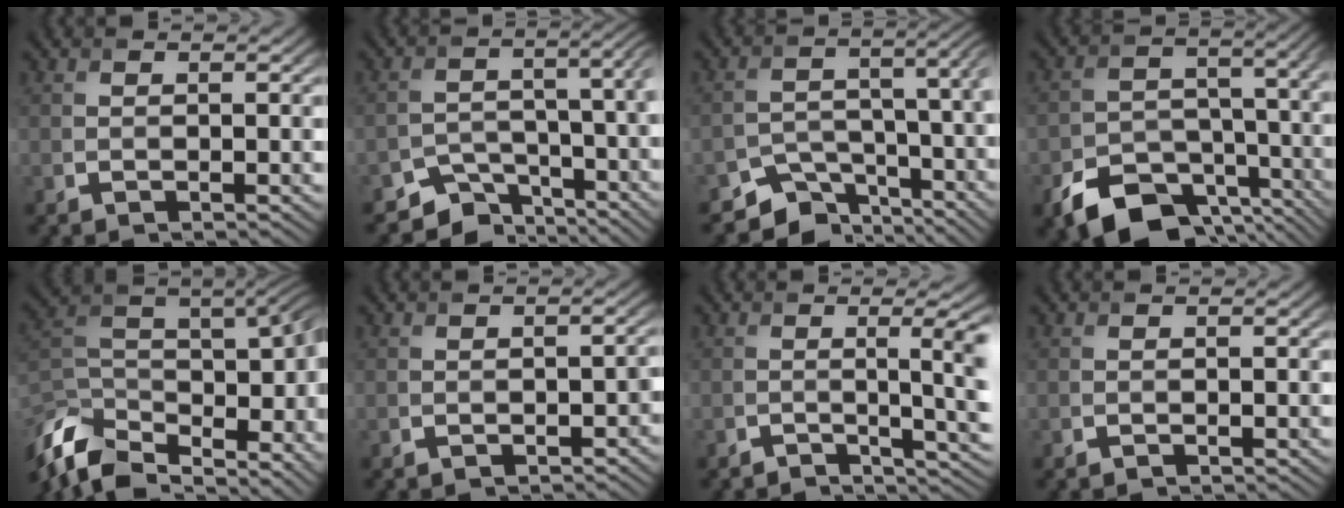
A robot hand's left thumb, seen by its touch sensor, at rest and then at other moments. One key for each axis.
{"total": 6.7, "fx": -5.2, "fy": 3.2, "fz": 2.8, "tx": -0.039, "ty": -0.024, "tz": -0.087}
{"total": 7.7, "fx": -5.8, "fy": 3.9, "fz": 3.3, "tx": -0.048, "ty": -0.027, "tz": -0.098}
{"total": 11.6, "fx": -6.9, "fy": 6.9, "fz": 6.2, "tx": -0.115, "ty": -0.033, "tz": -0.113}
{"total": 12.7, "fx": -5.4, "fy": 6.3, "fz": 9.6, "tx": -0.233, "ty": -0.015, "tz": -0.085}
{"total": 1.6, "fx": -1.0, "fy": 0.7, "fz": 1.0, "tx": -0.013, "ty": 0.002, "tz": -0.013}
{"total": 4.5, "fx": -0.2, "fy": 1.5, "fz": 4.2, "tx": -0.045, "ty": 0.000, "tz": -0.001}
{"total": 0.0}